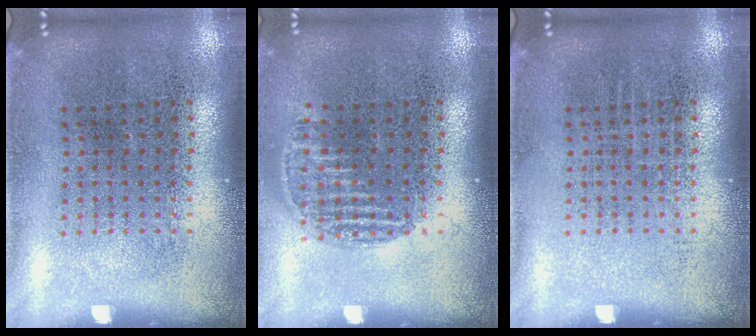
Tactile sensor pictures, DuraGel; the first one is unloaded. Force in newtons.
{"total": 0.9, "press": 0.8, "slide": 0.5}
{"total": 0.0}